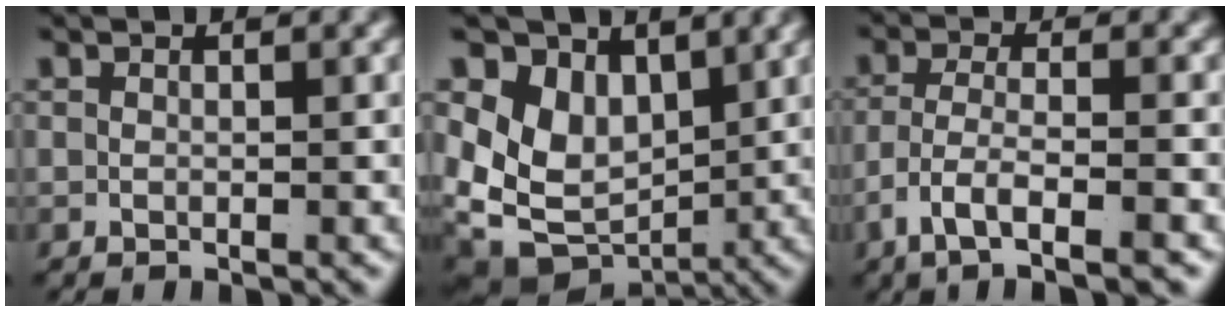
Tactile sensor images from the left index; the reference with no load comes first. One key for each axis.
{"total": 12.1, "fx": -0.8, "fy": 10.2, "fz": 6.5, "tx": -0.149, "ty": -0.058, "tz": 0.003}
{"total": 5.8, "fx": -3.4, "fy": 2.1, "fz": 4.2, "tx": -0.085, "ty": -0.034, "tz": -0.039}